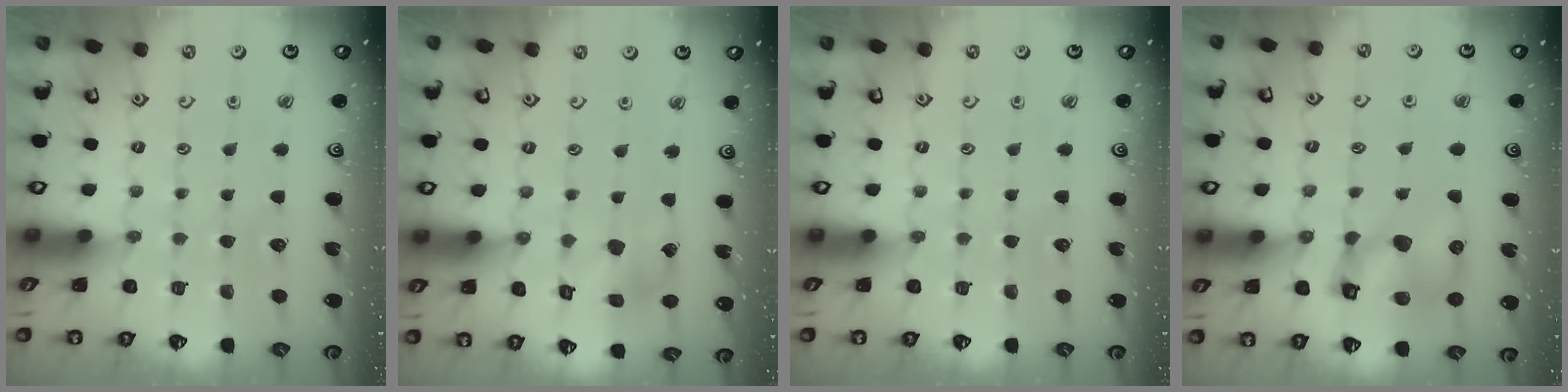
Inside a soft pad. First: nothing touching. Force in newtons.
{"total": 8.0, "press": 8.0, "slide": 0.7}
{"total": 0.0}
{"total": 11.4, "press": 11.3, "slide": 1.6}